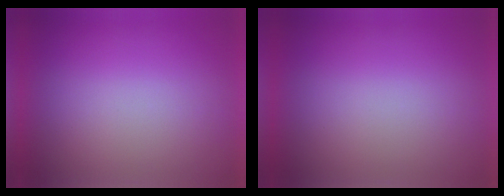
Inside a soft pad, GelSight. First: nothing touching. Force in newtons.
{"total": 0.0}